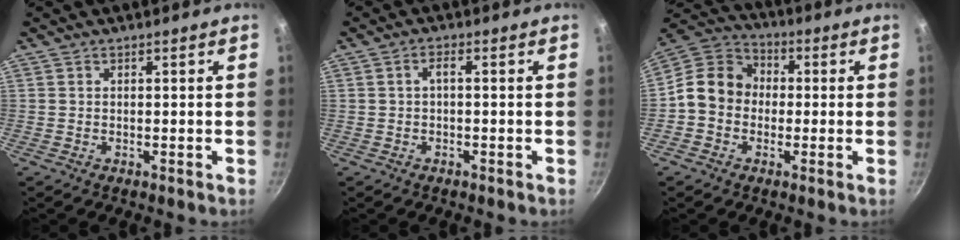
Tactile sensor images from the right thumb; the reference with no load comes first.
{"total": 1.8, "force": [-0.3, 0.7, 1.6], "torque": [-0.036, 0.013, -0.004]}
{"total": 11.2, "force": [-0.8, 9.5, 5.8], "torque": [-0.066, 0.035, -0.041]}